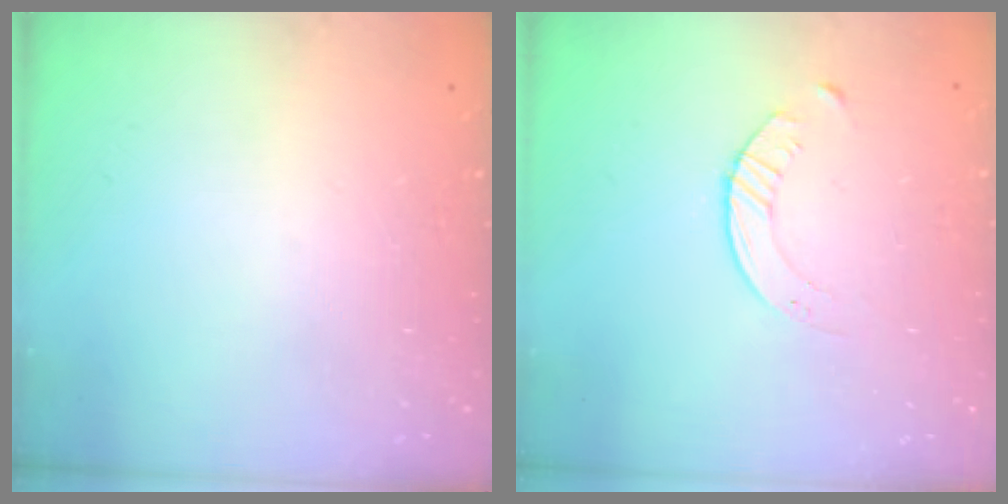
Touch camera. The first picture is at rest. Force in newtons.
{"total": 2.1, "press": 2.0, "slide": 0.3}